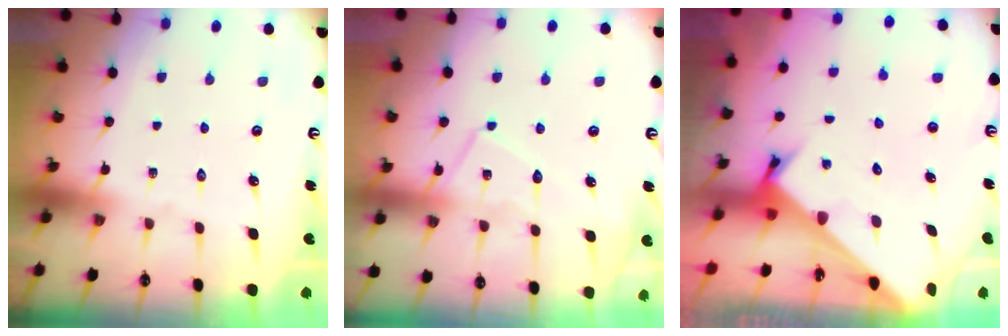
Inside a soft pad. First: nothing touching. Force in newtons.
{"total": 10.4, "press": 10.4, "slide": 0.7}
{"total": 2.7, "press": 2.7, "slide": 0.2}